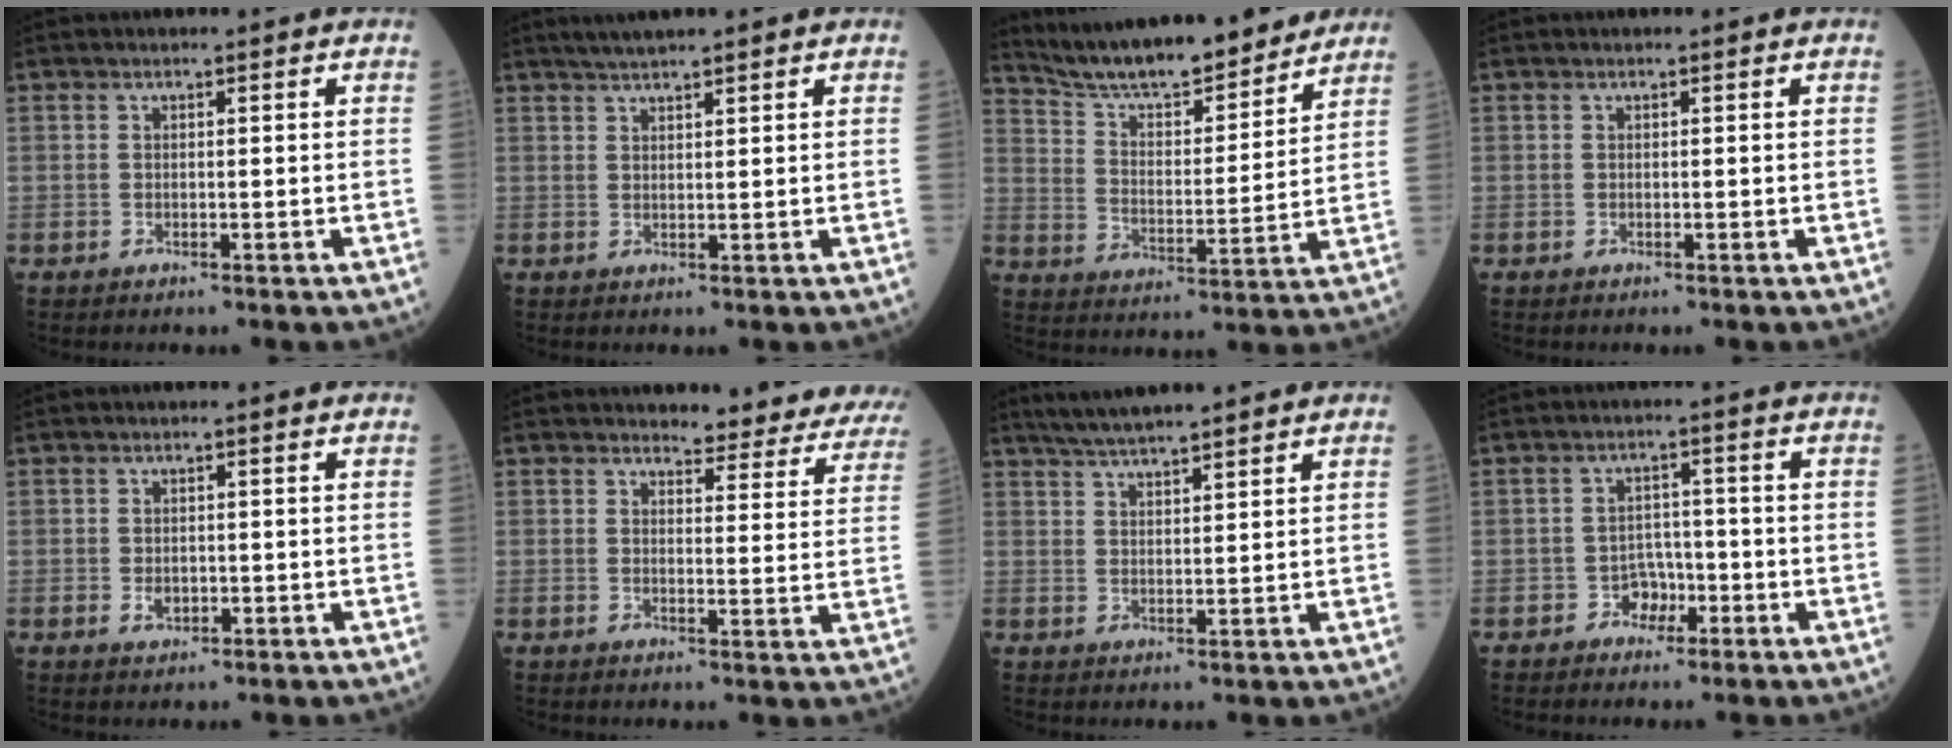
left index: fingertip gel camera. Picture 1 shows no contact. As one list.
[{"total": 3.8, "force": [3.2, 0.1, 2.0], "torque": [-0.037, 0.020, 0.058]}, {"total": 16.4, "force": [15.1, 2.2, 5.9], "torque": [-0.102, 0.001, 0.242]}, {"total": 0.0}, {"total": 1.7, "force": [-0.3, 1.2, 1.1], "torque": [-0.020, 0.000, 0.000]}, {"total": 14.0, "force": [13.6, 2.8, 1.9], "torque": [0.015, -0.066, 0.119]}, {"total": 8.1, "force": [7.1, 0.4, 3.8], "torque": [-0.066, 0.027, 0.117]}, {"total": 3.0, "force": [-1.5, 2.3, 1.2], "torque": [-0.014, 0.008, -0.026]}]